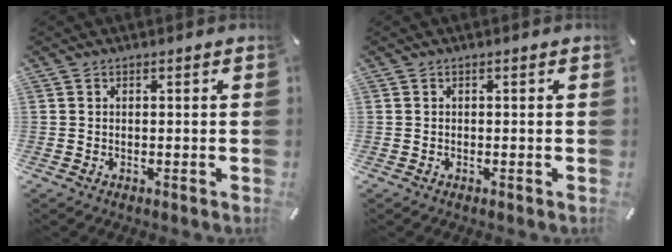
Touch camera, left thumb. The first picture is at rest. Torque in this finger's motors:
{"motor_torque": [0.00, 0.00, 0.03, -0.03, 0.00]}